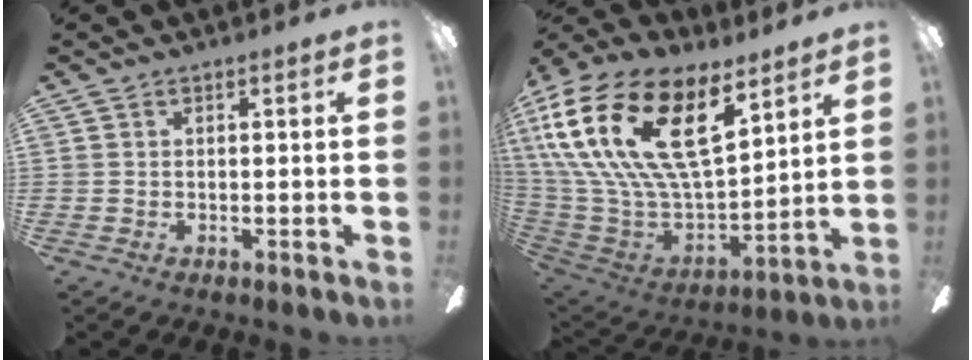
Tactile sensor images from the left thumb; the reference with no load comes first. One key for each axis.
{"total": 28.3, "fx": 12.4, "fy": 14.2, "fz": 21.0, "tx": -0.432, "ty": -0.073, "tz": 0.227}